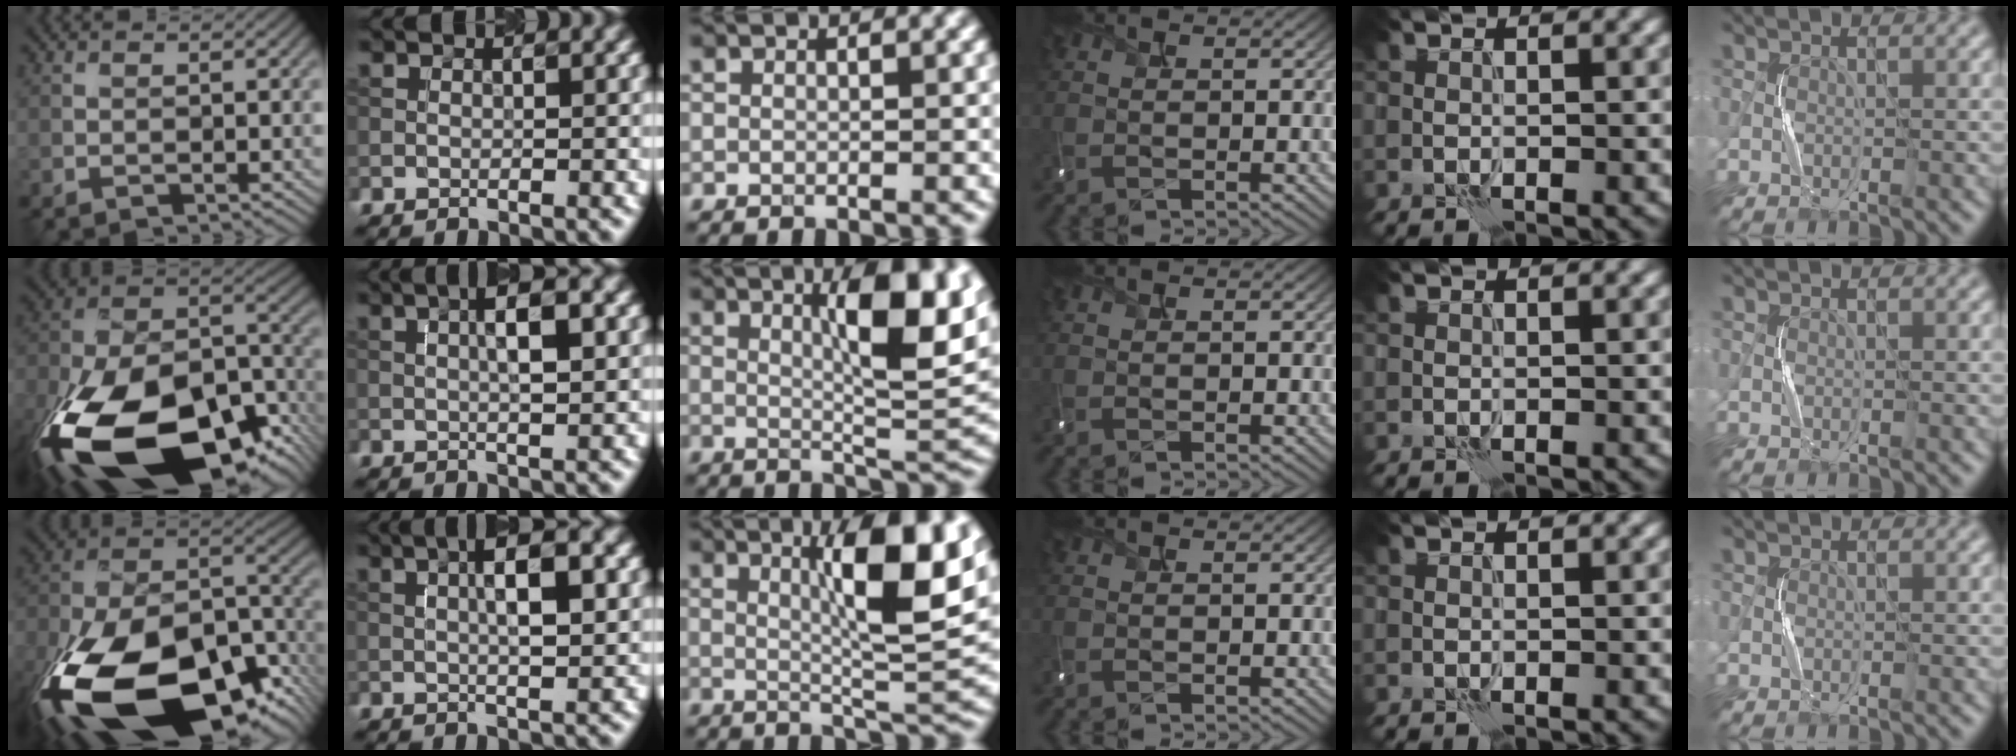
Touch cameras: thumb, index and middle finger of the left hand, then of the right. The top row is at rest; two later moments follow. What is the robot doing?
{"motion": "shake", "object": "tambourine"}